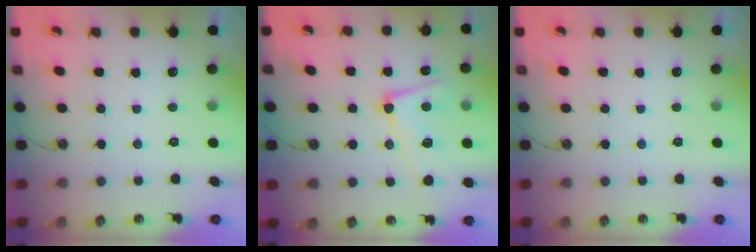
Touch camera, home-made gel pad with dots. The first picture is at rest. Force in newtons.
{"total": 8.7, "press": 8.5, "slide": 1.6}
{"total": 0.0}